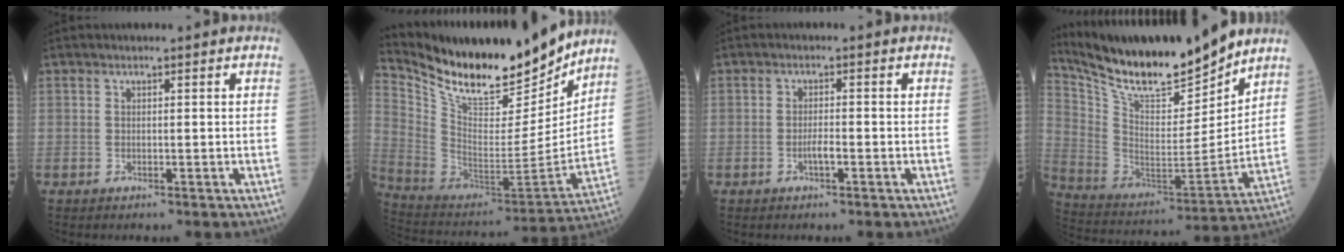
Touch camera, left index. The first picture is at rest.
{"total": 23.6, "force": [20.2, 5.5, 10.9], "torque": [-0.207, -0.032, 0.335]}
{"total": 1.7, "force": [-0.7, 0.2, 1.5], "torque": [-0.027, 0.001, -0.014]}
{"total": 20.8, "force": [18.2, 2.9, 9.6], "torque": [-0.186, -0.021, 0.317]}